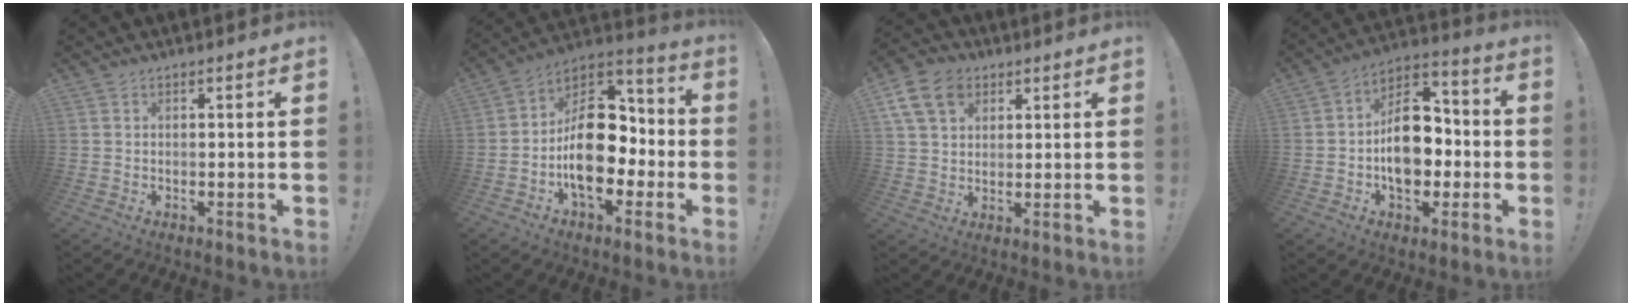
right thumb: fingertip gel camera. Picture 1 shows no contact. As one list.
[{"total": 18.7, "force": [-3.6, 12.5, 13.4], "torque": [-0.205, 0.019, -0.051]}, {"total": 11.9, "force": [5.4, 8.6, 6.1], "torque": [-0.106, -0.017, 0.107]}, {"total": 15.8, "force": [-2.9, 11.3, 10.7], "torque": [-0.160, 0.028, -0.045]}]